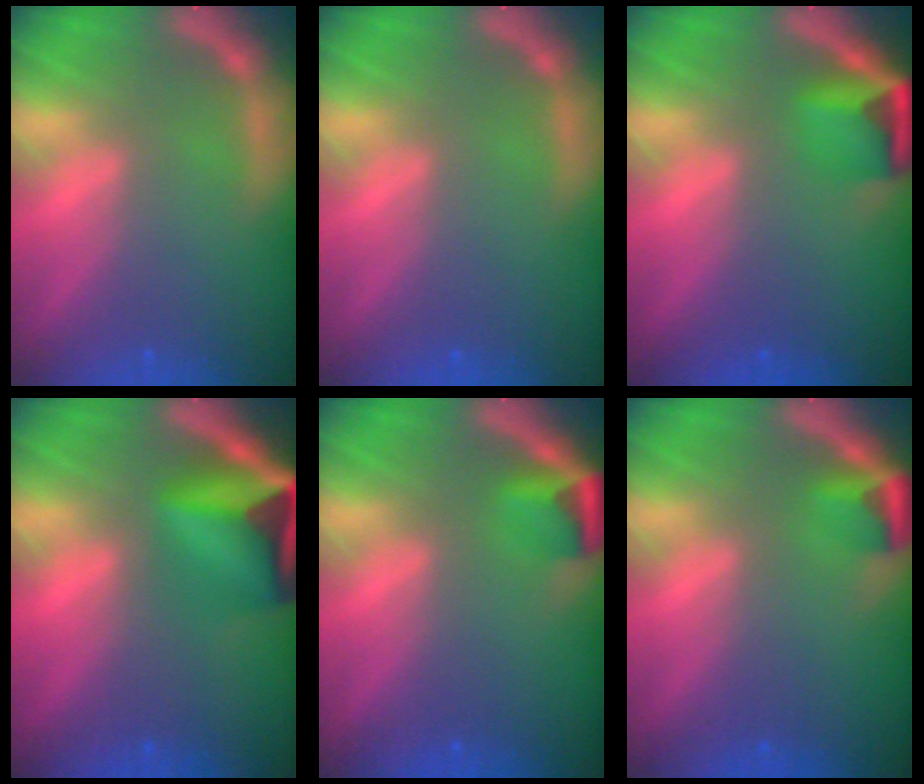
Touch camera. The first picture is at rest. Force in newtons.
{"total": 0.0}
{"total": 4.4}
{"total": 10.0}
{"total": 2.9}
{"total": 2.4}